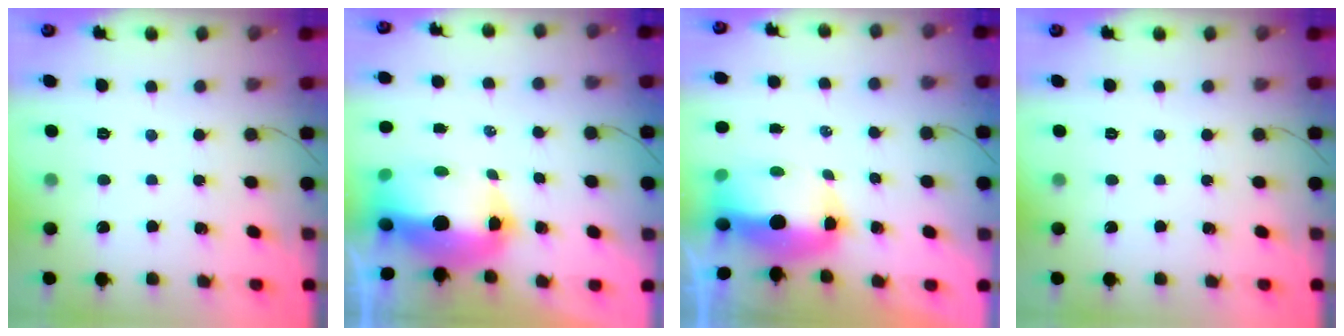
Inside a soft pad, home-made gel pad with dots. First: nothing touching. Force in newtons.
{"total": 13.6, "press": 13.3, "slide": 2.8}
{"total": 9.9, "press": 9.7, "slide": 2.0}
{"total": 0.0}